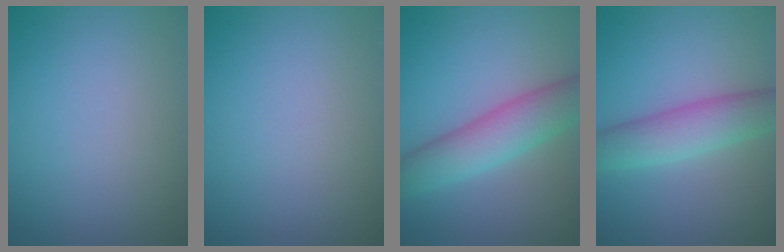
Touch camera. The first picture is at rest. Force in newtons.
{"total": 0.0}
{"total": 6.0, "press": 6.0, "slide": 0.2}
{"total": 4.9, "press": 4.9, "slide": 0.1}